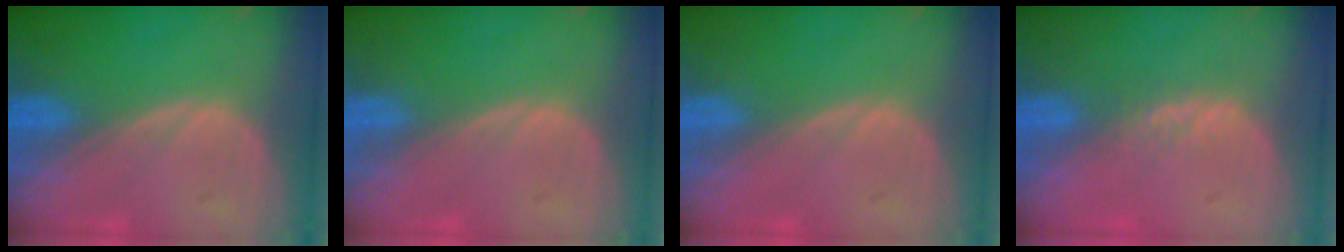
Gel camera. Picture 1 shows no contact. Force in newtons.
{"total": 0.0}
{"total": 0.0}
{"total": 1.7, "press": 1.4, "slide": 0.9}